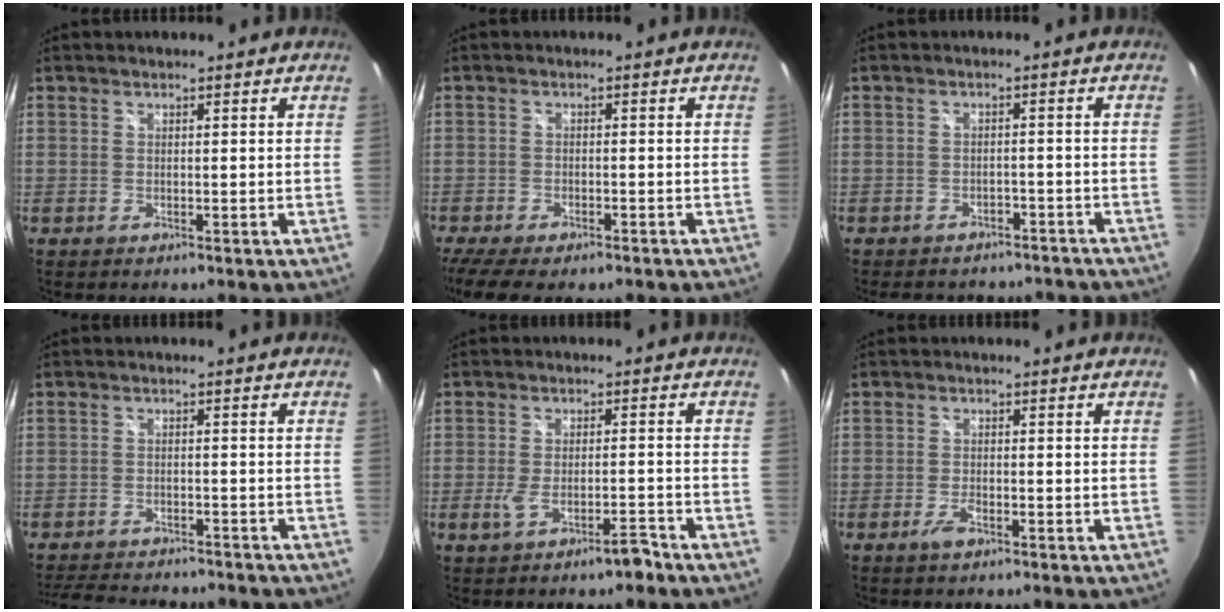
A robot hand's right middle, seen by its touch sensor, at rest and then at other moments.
{"total": 10.5, "force": [-7.5, 4.2, 6.0], "torque": [-0.137, -0.037, -0.120]}
{"total": 10.7, "force": [-9.0, 4.8, 3.4], "torque": [-0.076, -0.001, -0.110]}
{"total": 11.4, "force": [-10.1, 2.9, 4.2], "torque": [-0.098, -0.011, -0.149]}
{"total": 5.4, "force": [-3.5, 1.4, 3.9], "torque": [-0.079, -0.005, -0.055]}
{"total": 2.4, "force": [-1.6, 1.0, 1.5], "torque": [-0.036, -0.002, -0.030]}